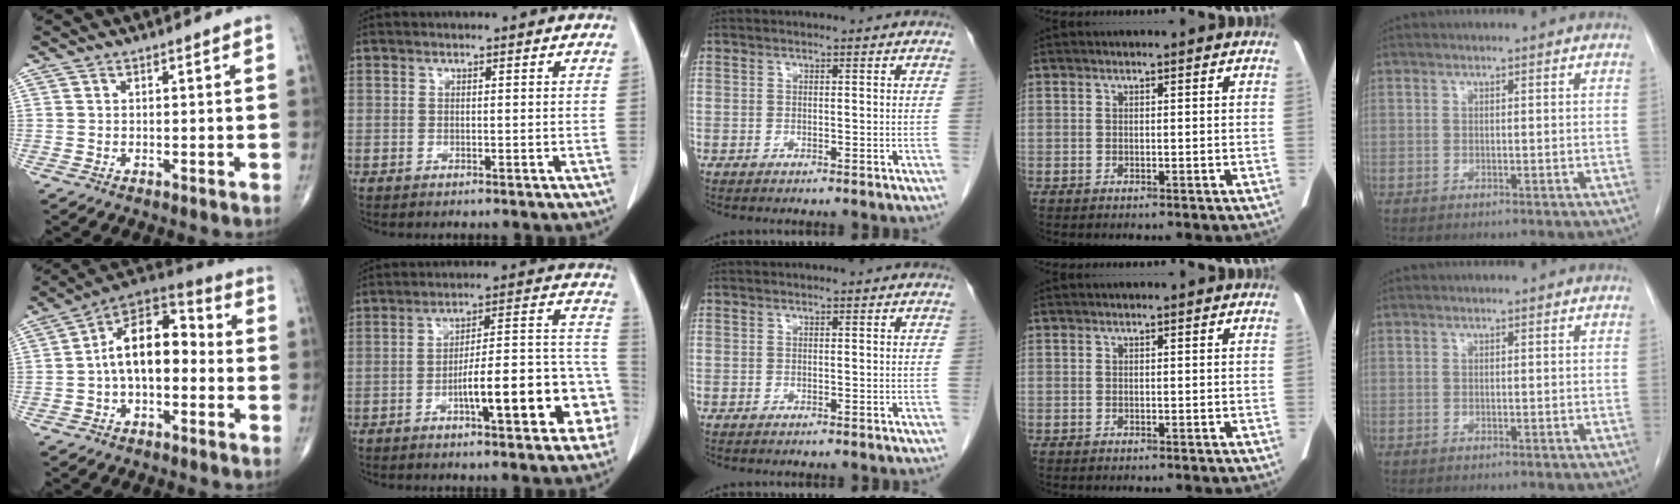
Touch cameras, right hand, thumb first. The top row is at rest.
{"thumb": {"total": 14.1, "force": [-0.9, 8.1, 11.6], "torque": [-0.160, 0.049, -0.031]}, "index": {"total": 15.4, "force": [-5.8, 3.1, 14.0], "torque": [-0.165, 0.041, -0.076]}}